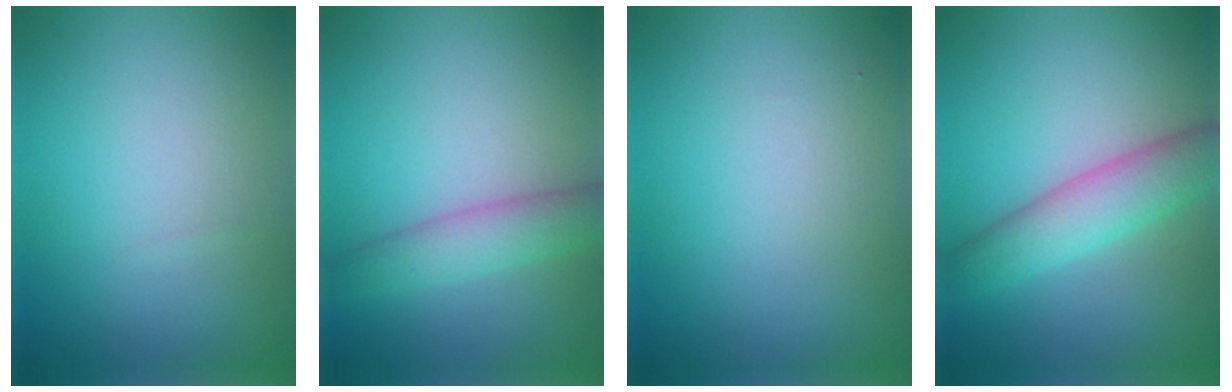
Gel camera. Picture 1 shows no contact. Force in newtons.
{"total": 3.8, "press": 3.8, "slide": 0.1}
{"total": 0.0}
{"total": 4.9, "press": 4.9, "slide": 0.0}